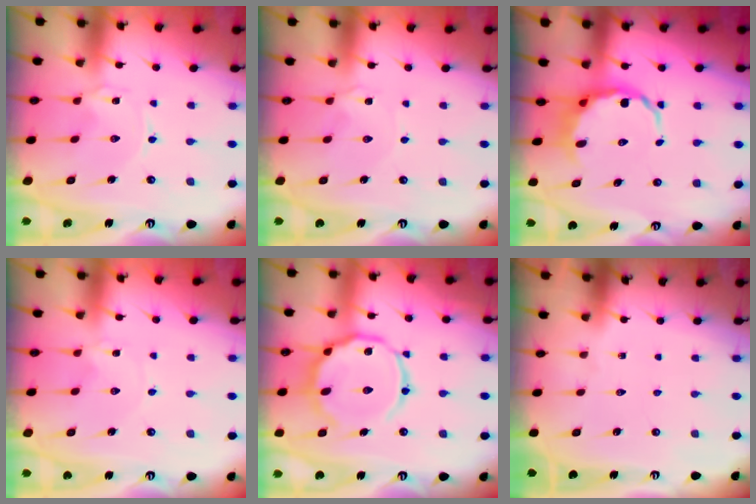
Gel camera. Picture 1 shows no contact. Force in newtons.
{"total": 1.9, "press": 1.8, "slide": 0.4}
{"total": 8.1, "press": 7.7, "slide": 2.5}
{"total": 0.0}
{"total": 14.2, "press": 14.2, "slide": 1.0}
{"total": 0.0}